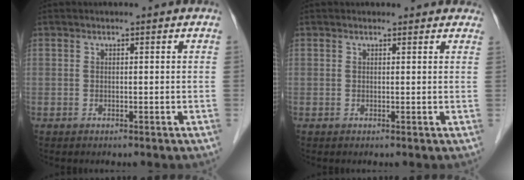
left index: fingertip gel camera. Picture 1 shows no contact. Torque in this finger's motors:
{"motor_torque": [0.30, -0.22, 0.00, -0.01]}